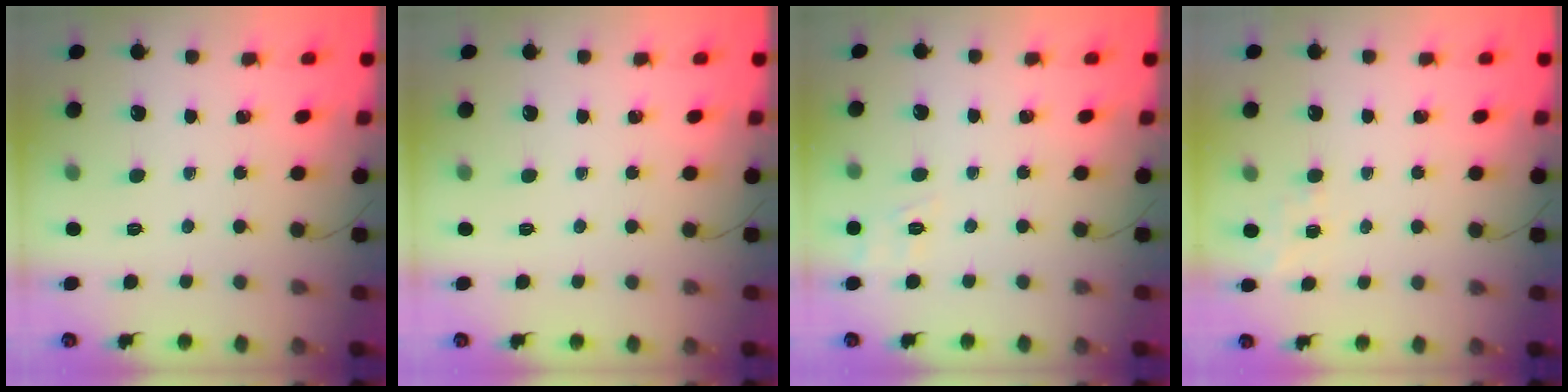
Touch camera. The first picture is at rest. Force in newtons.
{"total": 0.0}
{"total": 3.0, "press": 2.4, "slide": 1.8}
{"total": 5.2, "press": 4.9, "slide": 1.5}